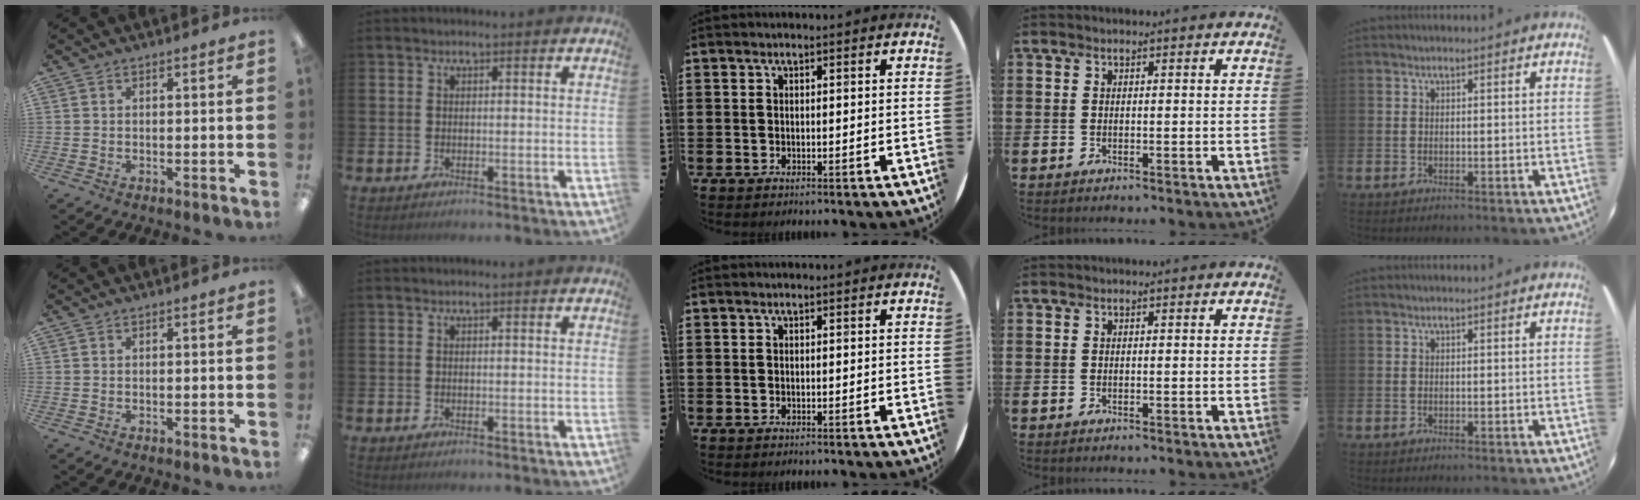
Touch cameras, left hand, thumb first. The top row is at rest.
{}